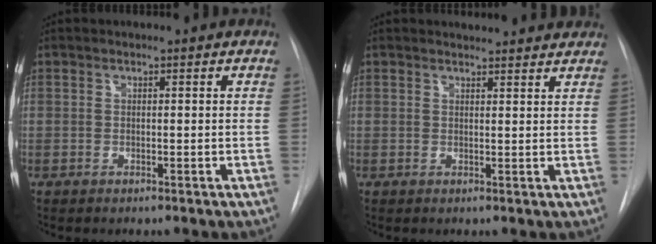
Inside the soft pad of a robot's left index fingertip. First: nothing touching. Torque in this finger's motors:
{"motor_torque": [0.07, 0.00, -0.09, 0.00]}